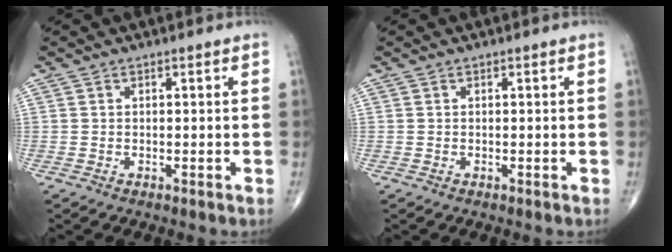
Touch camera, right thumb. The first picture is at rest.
{"total": 0.0}